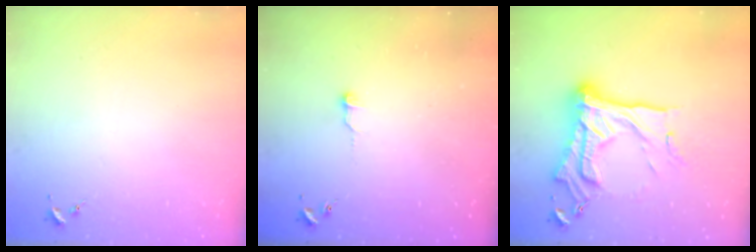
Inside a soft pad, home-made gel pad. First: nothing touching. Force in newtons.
{"total": 6.6, "press": 6.6, "slide": 0.4}
{"total": 25.4, "press": 25.2, "slide": 2.5}